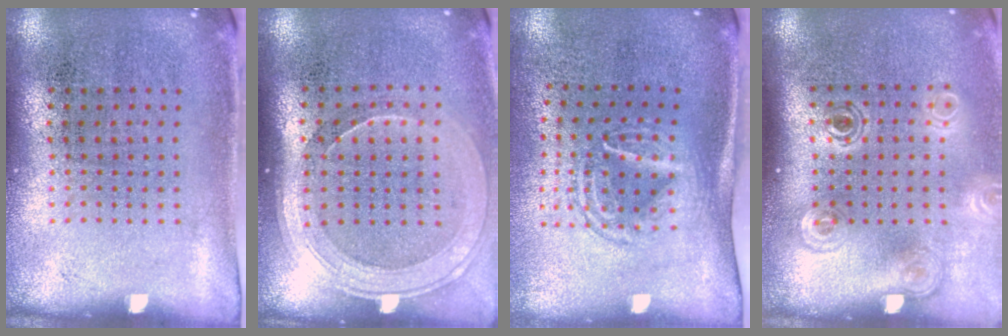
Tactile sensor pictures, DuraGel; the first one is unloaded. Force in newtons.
{"total": 1.8, "press": 1.6, "slide": 0.8}
{"total": 1.6, "press": 1.2, "slide": 1.1}
{"total": 1.8, "press": 1.2, "slide": 1.3}